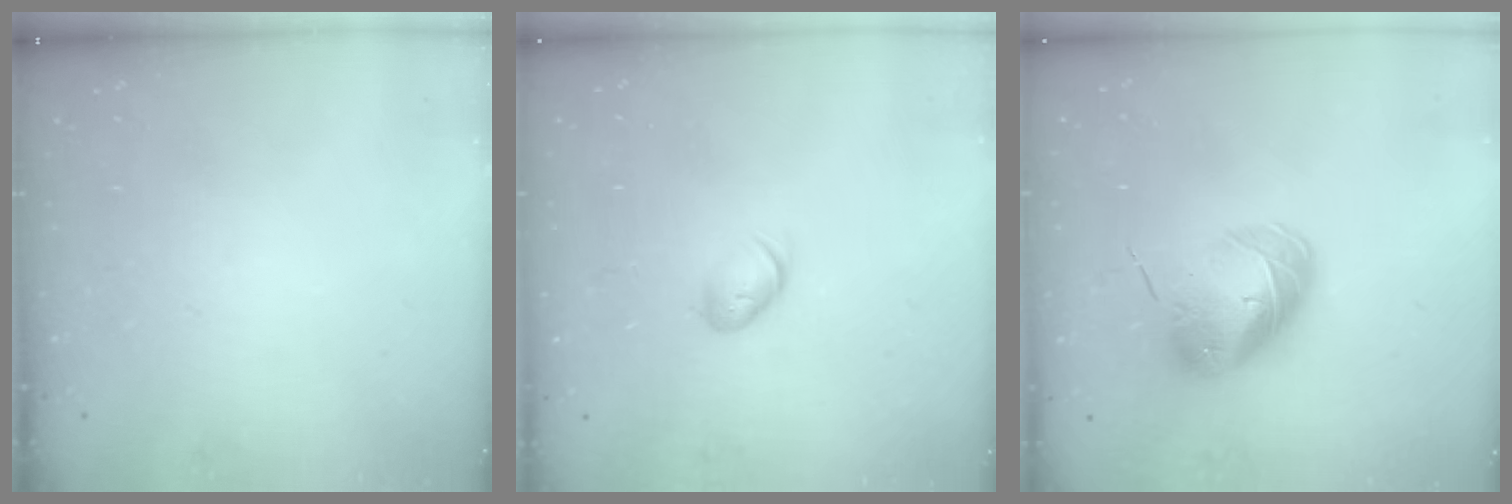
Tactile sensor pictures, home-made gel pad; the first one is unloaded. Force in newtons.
{"total": 6.4, "press": 6.3, "slide": 1.2}
{"total": 9.2, "press": 9.0, "slide": 2.1}